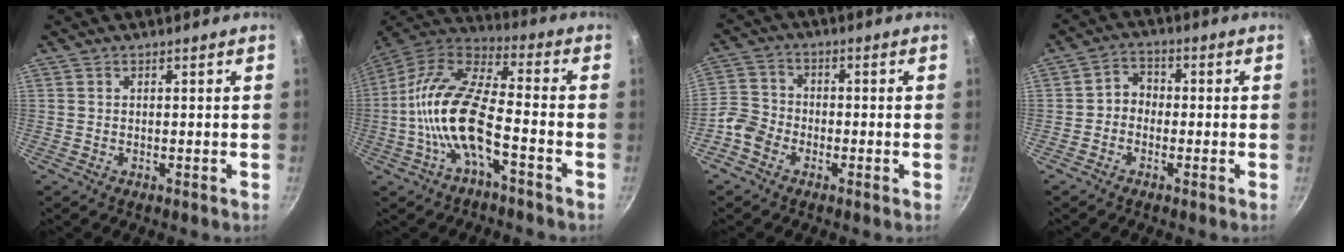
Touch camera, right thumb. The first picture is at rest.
{"total": 15.6, "force": [-4.7, 5.8, 13.7], "torque": [-0.266, 0.043, -0.105]}
{"total": 5.3, "force": [-3.0, 3.9, 2.0], "torque": [-0.027, 0.030, -0.071]}
{"total": 3.7, "force": [-0.9, 3.1, 1.8], "torque": [-0.011, 0.018, -0.028]}